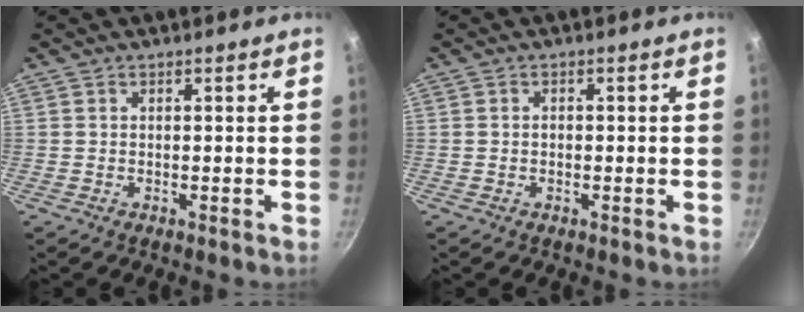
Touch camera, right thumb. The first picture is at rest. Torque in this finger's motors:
{"motor_torque": [0.00, -0.30, -0.02, -0.01, 0.00]}